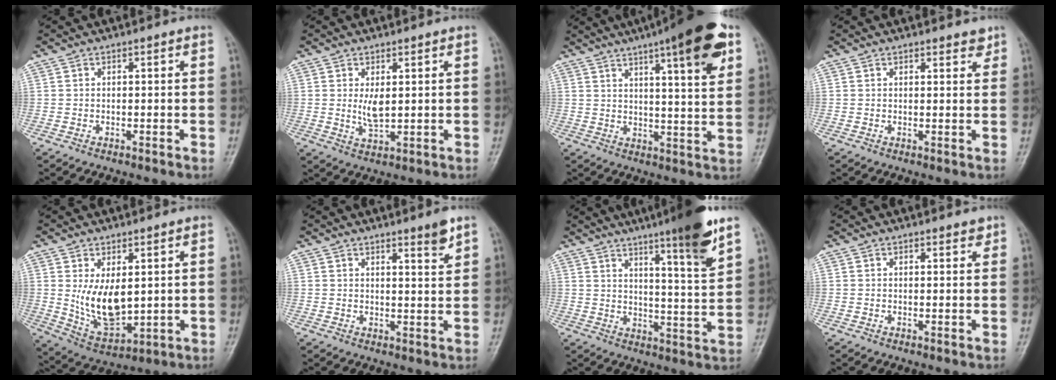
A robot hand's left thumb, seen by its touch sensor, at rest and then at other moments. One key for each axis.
{"total": 3.9, "fx": 0.8, "fy": 1.8, "fz": 3.4, "tx": -0.059, "ty": -0.013, "tz": 0.021}
{"total": 16.3, "fx": 8.6, "fy": 3.1, "fz": 13.5, "tx": -0.176, "ty": -0.025, "tz": 0.119}
{"total": 2.1, "fx": 1.7, "fy": 0.9, "fz": 0.8, "tx": 0.004, "ty": -0.010, "tz": 0.018}
{"total": 10.1, "fx": 1.6, "fy": 5.5, "fz": 8.4, "tx": -0.131, "ty": -0.025, "tz": 0.050}
{"total": 3.7, "fx": 2.7, "fy": 0.3, "fz": 2.6, "tx": -0.033, "ty": -0.025, "tz": 0.040}
{"total": 13.4, "fx": 8.5, "fy": 0.7, "fz": 10.3, "tx": -0.146, "ty": -0.049, "tz": 0.128}
{"total": 1.5, "fx": 1.2, "fy": 0.6, "fz": 0.6, "tx": -0.001, "ty": -0.007, "tz": 0.013}